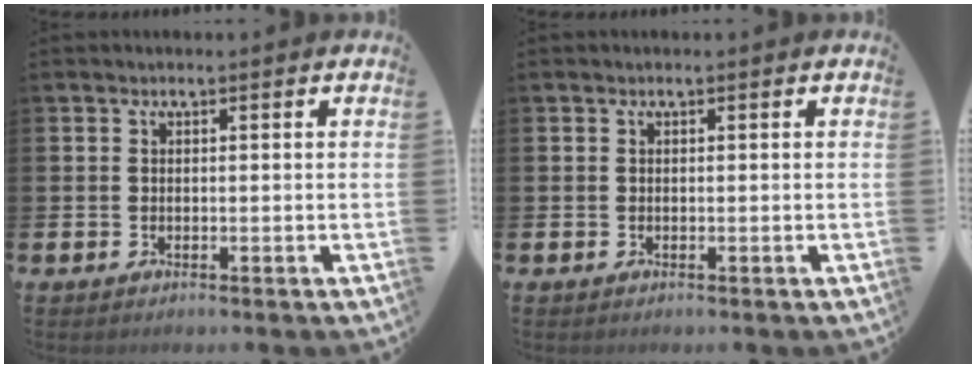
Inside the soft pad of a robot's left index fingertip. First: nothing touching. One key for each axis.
{"total": 0.0}